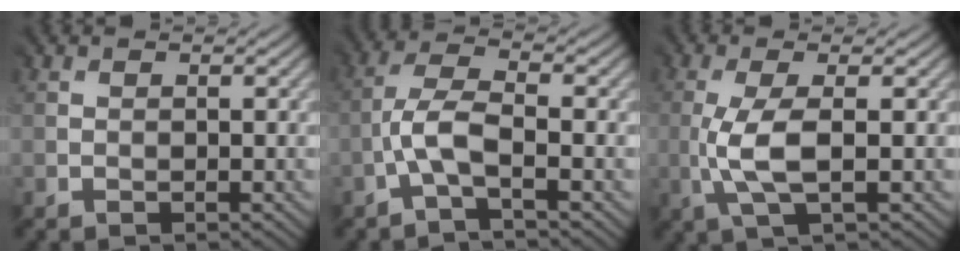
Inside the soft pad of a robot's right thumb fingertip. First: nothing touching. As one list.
[{"total": 3.4, "force": [-1.9, 0.5, 2.8], "torque": [-0.069, 0.012, -0.048]}, {"total": 4.0, "force": [-0.8, 0.7, 3.8], "torque": [-0.097, 0.003, -0.017]}]